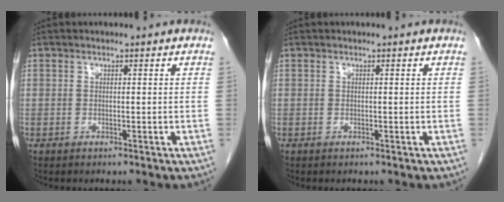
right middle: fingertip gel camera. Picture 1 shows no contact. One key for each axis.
{"total": 0.0}